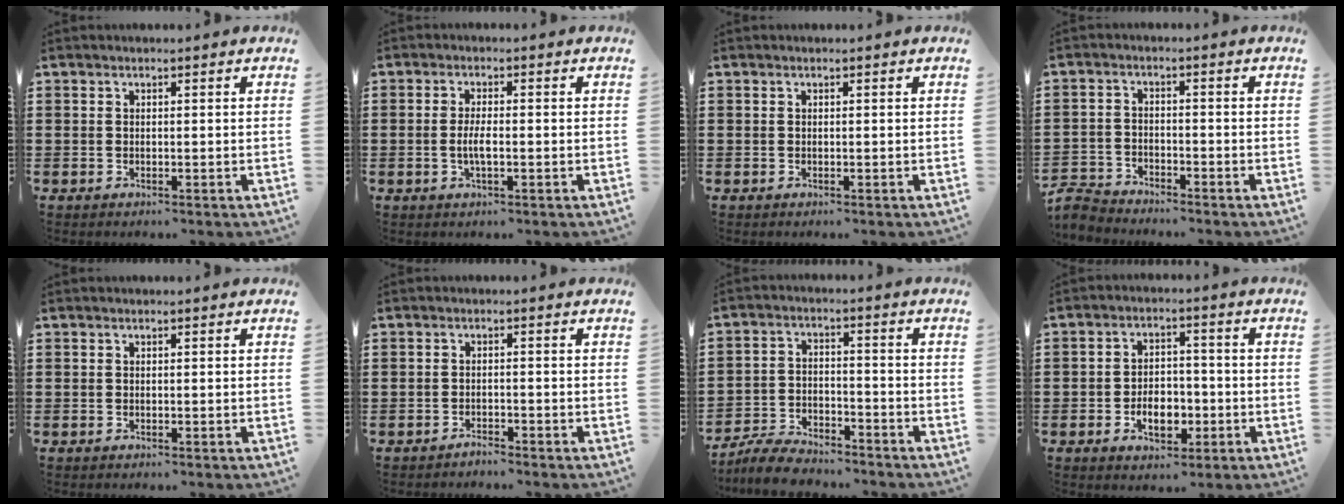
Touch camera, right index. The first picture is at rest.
{"total": 3.0, "force": [-0.7, 0.8, 2.9], "torque": [-0.065, -0.005, -0.016]}
{"total": 0.0}
{"total": 3.3, "force": [-3.3, 0.4, 0.1], "torque": [-0.023, -0.006, -0.074]}
{"total": 0.0}
{"total": 1.4, "force": [-1.4, 0.0, -0.1], "torque": [-0.002, 0.003, -0.029]}
{"total": 5.5, "force": [-5.2, 0.9, 1.2], "torque": [-0.034, 0.005, -0.103]}
{"total": 5.9, "force": [-2.0, 3.7, 4.1], "torque": [-0.055, 0.006, -0.036]}